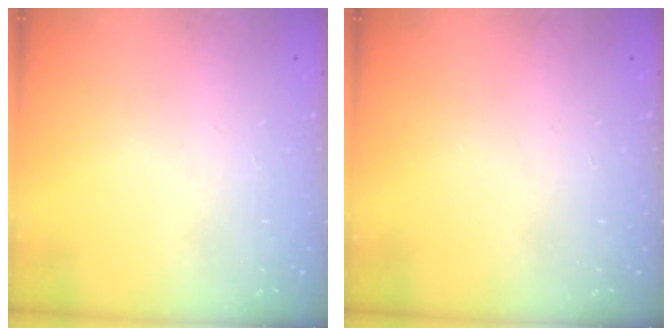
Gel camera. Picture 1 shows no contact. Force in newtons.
{"total": 0.0}